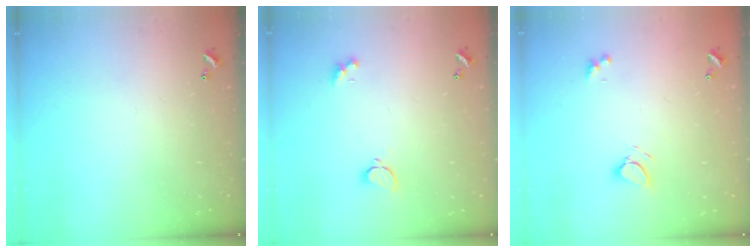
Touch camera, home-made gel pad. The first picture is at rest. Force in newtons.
{"total": 1.6, "press": 1.6, "slide": 0.5}
{"total": 4.6, "press": 4.6, "slide": 0.6}